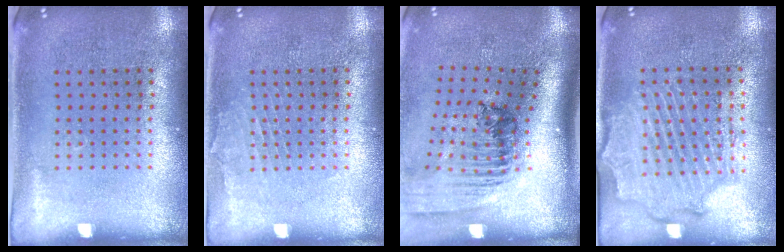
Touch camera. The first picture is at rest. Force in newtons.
{"total": 1.0, "press": 1.0, "slide": 0.1}
{"total": 2.4, "press": 1.7, "slide": 1.7}
{"total": 2.2, "press": 2.1, "slide": 0.5}